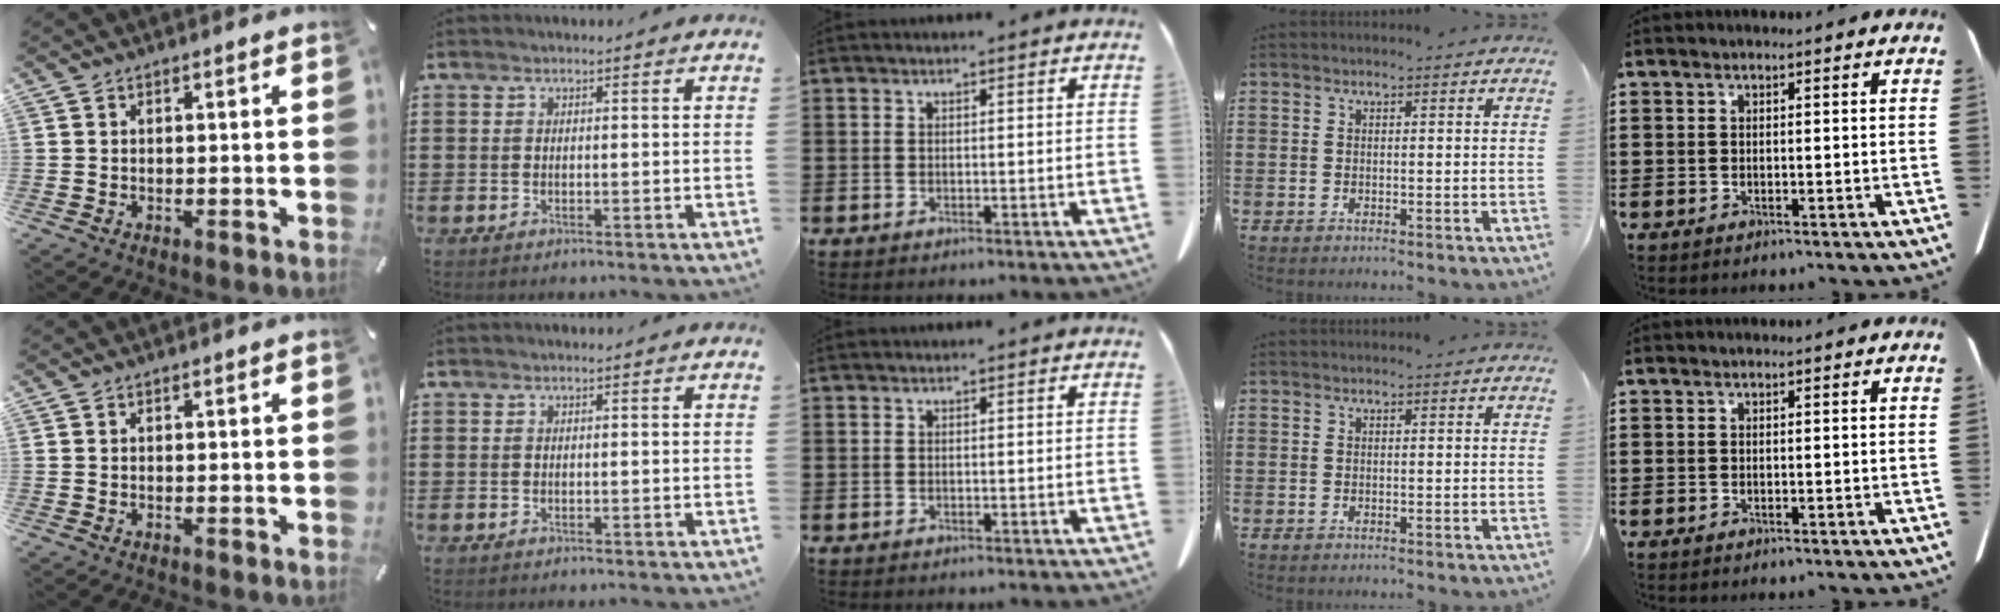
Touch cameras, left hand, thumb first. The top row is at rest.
{}